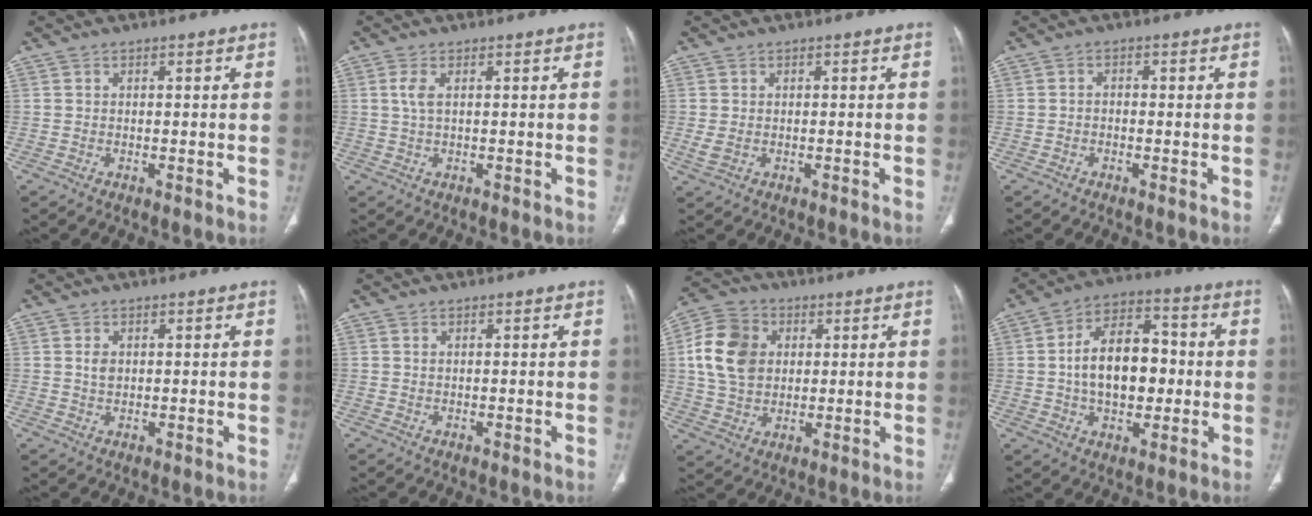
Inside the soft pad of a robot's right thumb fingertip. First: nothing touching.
{"total": 2.3, "force": [0.6, 0.9, 2.1], "torque": [-0.055, 0.006, 0.016]}
{"total": 1.7, "force": [0.0, 1.5, 0.9], "torque": [-0.027, -0.003, 0.001]}
{"total": 0.9, "force": [-0.3, 0.8, 0.3], "torque": [0.000, 0.004, -0.010]}
{"total": 1.9, "force": [0.4, 1.3, 1.2], "torque": [-0.018, -0.002, 0.010]}
{"total": 0.0}
{"total": 12.7, "force": [2.3, 9.9, 7.6], "torque": [-0.126, 0.007, 0.041]}
{"total": 15.3, "force": [-0.2, 9.5, 11.9], "torque": [-0.165, 0.031, -0.004]}